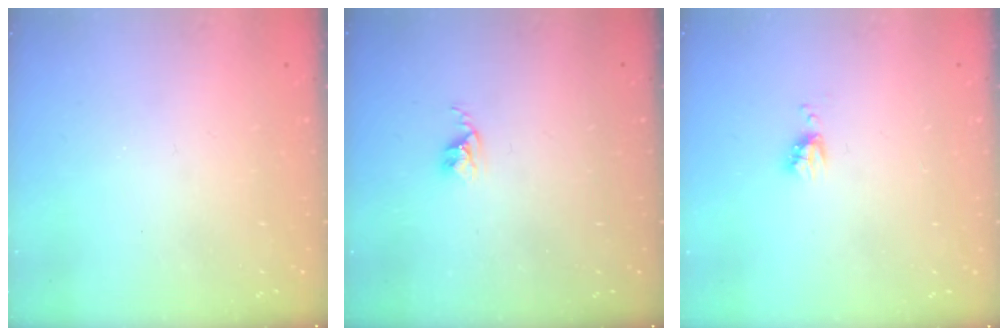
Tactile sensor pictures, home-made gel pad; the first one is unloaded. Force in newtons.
{"total": 2.6, "press": 2.6, "slide": 0.4}
{"total": 4.1, "press": 4.0, "slide": 0.5}